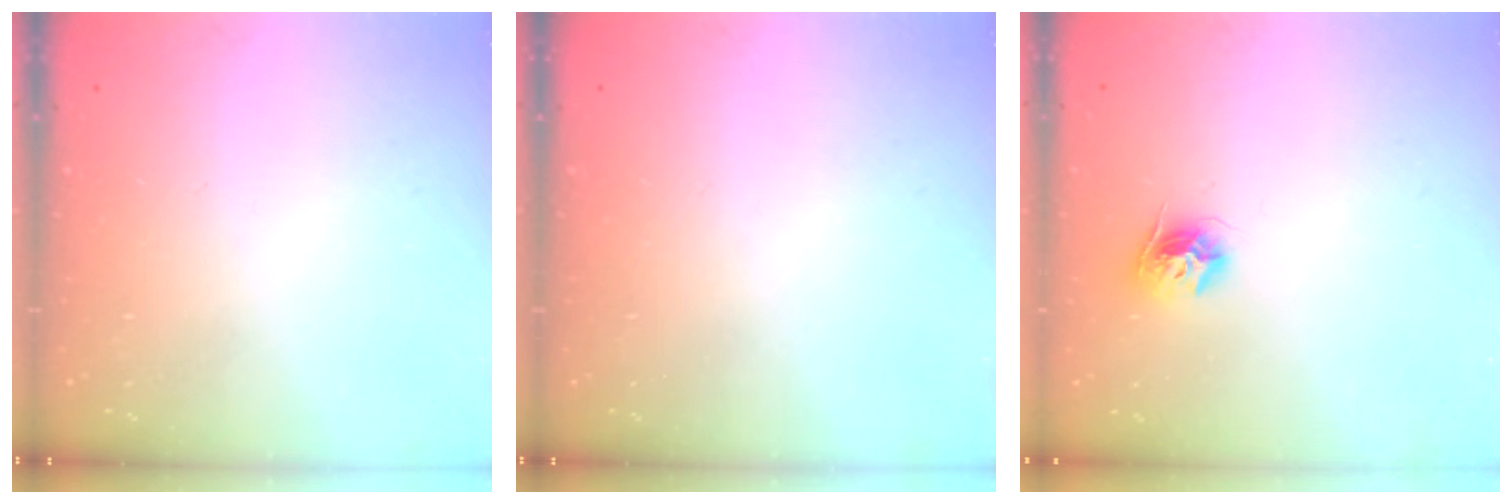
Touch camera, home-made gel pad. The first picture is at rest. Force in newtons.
{"total": 0.0}
{"total": 9.3, "press": 9.3, "slide": 0.3}